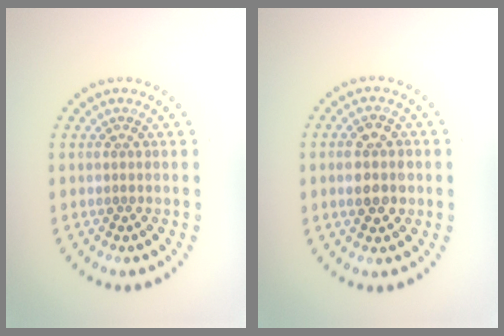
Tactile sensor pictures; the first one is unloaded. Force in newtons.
{"total": 3.7, "press": 3.7, "slide": 0.1}